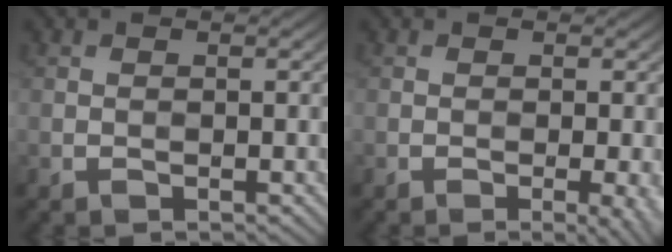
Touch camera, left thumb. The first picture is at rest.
{"total": 2.5, "force": [-0.6, 0.5, 2.4], "torque": [-0.033, -0.002, -0.011]}